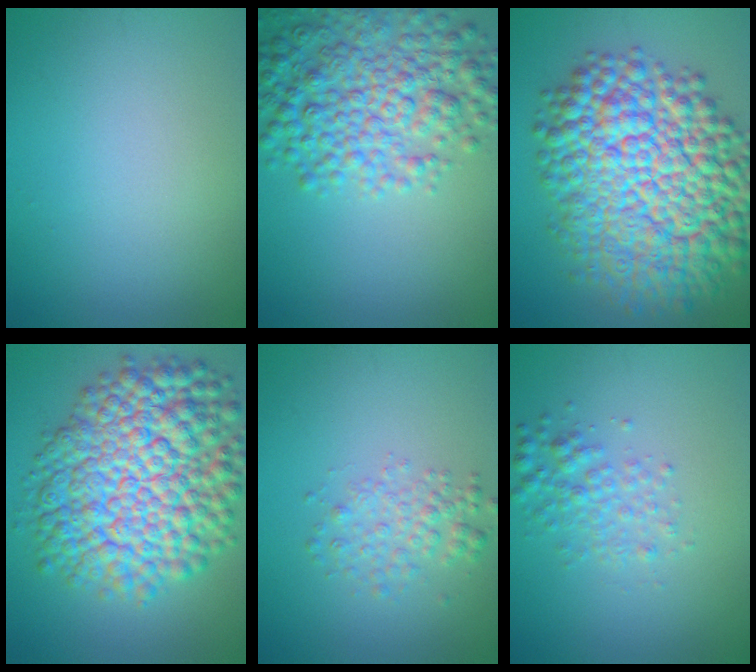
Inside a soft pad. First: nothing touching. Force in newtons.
{"total": 7.4, "press": 7.4, "slide": 0.2}
{"total": 15.8, "press": 15.8, "slide": 0.5}
{"total": 12.8, "press": 12.8, "slide": 0.4}
{"total": 2.4, "press": 2.4, "slide": 0.1}
{"total": 2.5, "press": 2.5, "slide": 0.0}